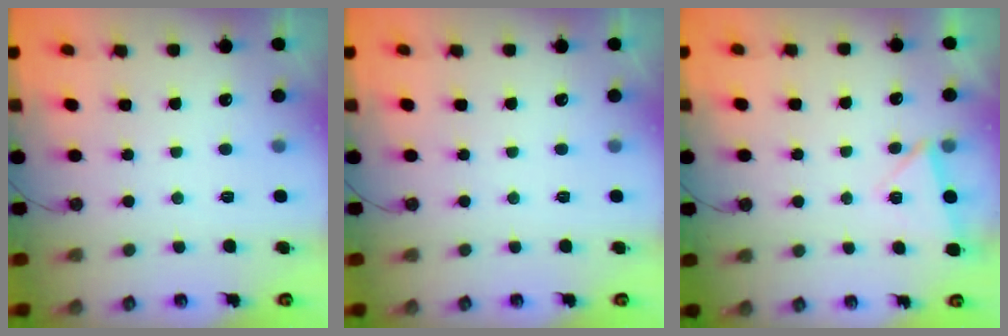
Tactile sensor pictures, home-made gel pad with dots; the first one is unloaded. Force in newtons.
{"total": 0.0}
{"total": 4.9, "press": 4.2, "slide": 2.4}